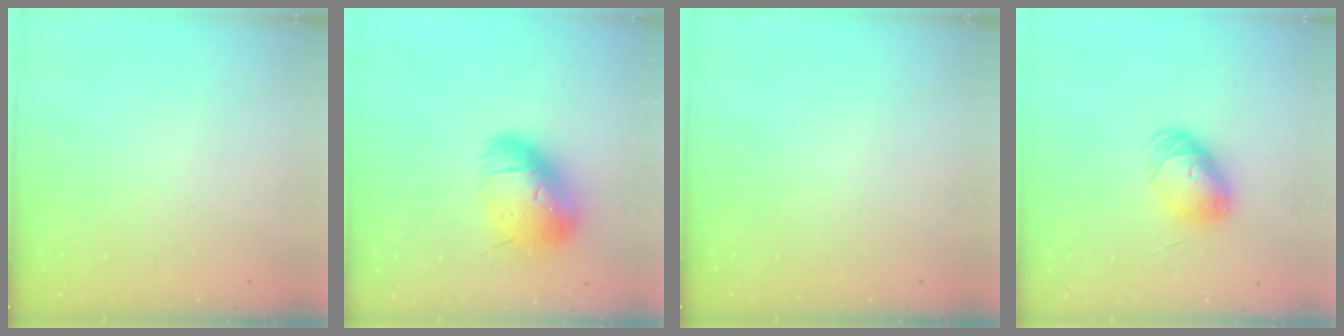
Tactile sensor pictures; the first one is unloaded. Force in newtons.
{"total": 16.6, "press": 16.5, "slide": 2.5}
{"total": 0.0}
{"total": 7.2, "press": 7.2, "slide": 0.1}